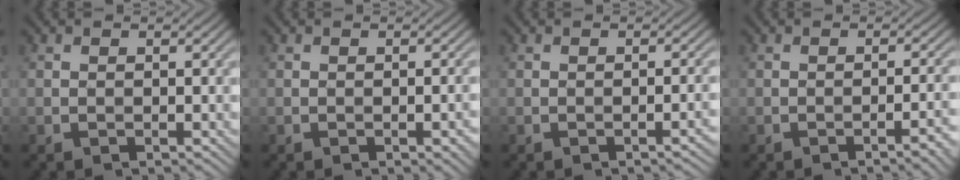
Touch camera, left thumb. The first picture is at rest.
{"total": 2.0, "force": [-0.8, 0.4, 1.9], "torque": [-0.023, 0.003, -0.010]}
{"total": 1.6, "force": [-0.7, 0.2, 1.5], "torque": [-0.019, 0.009, -0.013]}
{"total": 3.8, "force": [-1.8, 0.7, 3.2], "torque": [-0.037, 0.015, -0.030]}